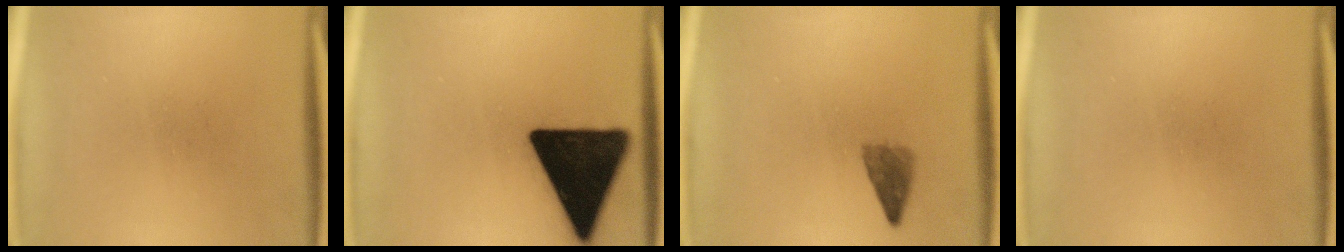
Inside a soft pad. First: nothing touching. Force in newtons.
{"total": 19.6}
{"total": 2.4}
{"total": 0.0}